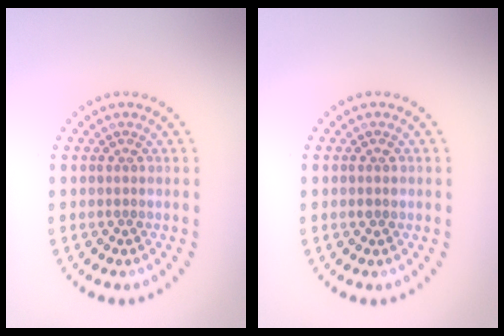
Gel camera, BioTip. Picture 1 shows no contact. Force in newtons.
{"total": 1.0, "press": 1.0, "slide": 0.1}